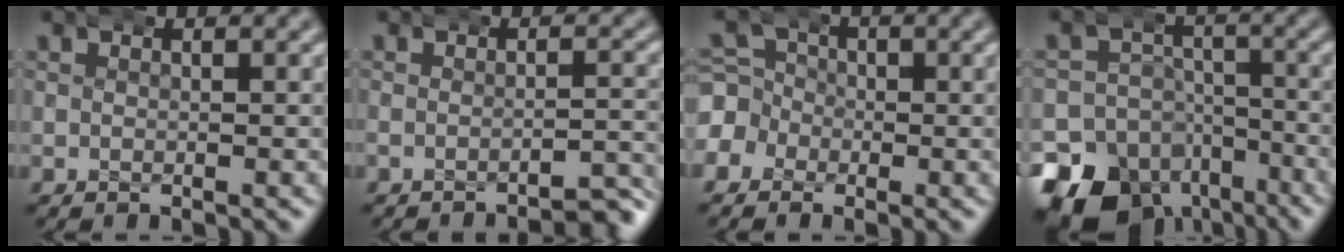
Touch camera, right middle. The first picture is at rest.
{"total": 3.6, "force": [-3.4, 0.1, 1.1], "torque": [-0.010, 0.001, -0.057]}
{"total": 7.0, "force": [-1.2, 6.7, 1.5], "torque": [-0.037, -0.013, -0.033]}
{"total": 16.4, "force": [-9.7, 11.5, 6.5], "torque": [-0.107, -0.067, -0.148]}